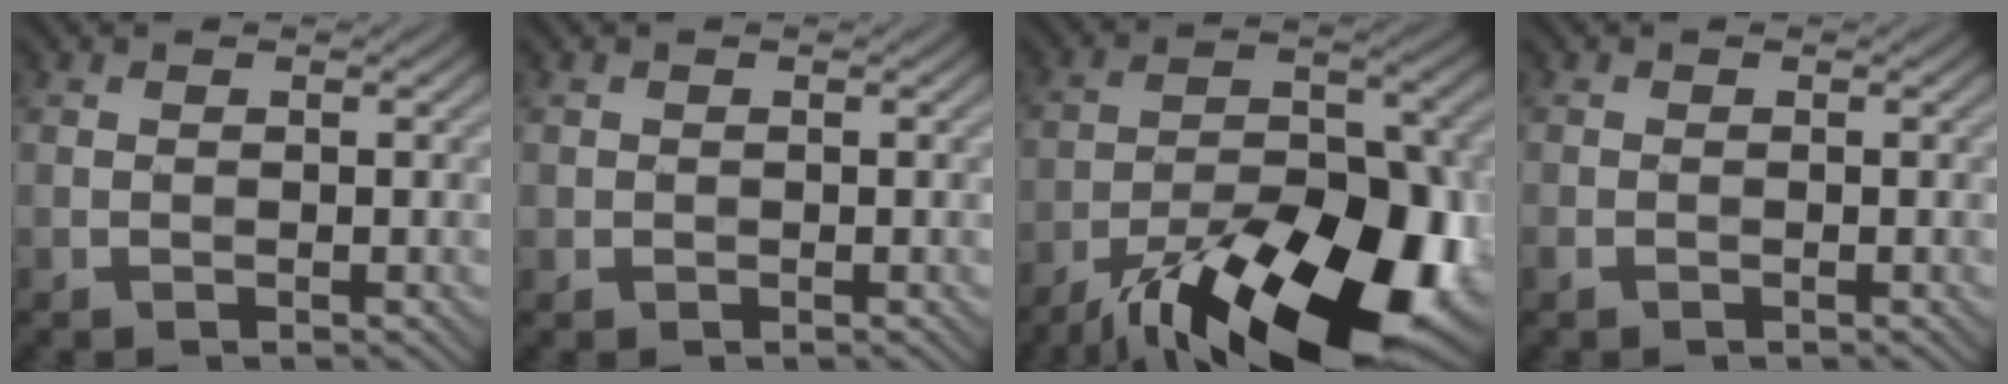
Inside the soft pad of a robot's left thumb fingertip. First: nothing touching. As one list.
[{"total": 0.6, "force": [0.0, 0.6, 0.0], "torque": [-0.001, -0.004, -0.001]}, {"total": 19.6, "force": [-11.9, 7.6, 13.6], "torque": [-0.202, -0.018, -0.192]}, {"total": 0.7, "force": [-0.6, 0.3, 0.3], "torque": [-0.010, -0.002, -0.012]}]